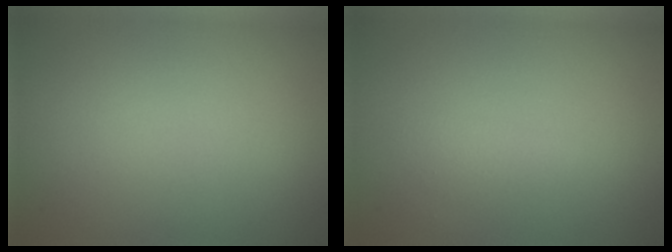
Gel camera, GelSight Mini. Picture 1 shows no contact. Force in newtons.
{"total": 1.1, "press": 1.1, "slide": 0.1}